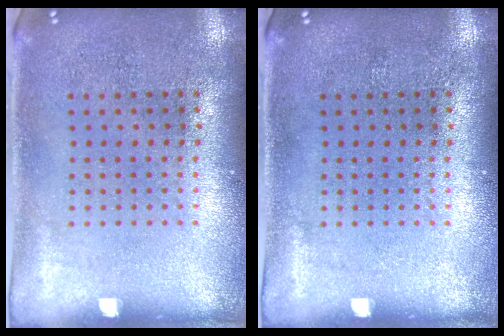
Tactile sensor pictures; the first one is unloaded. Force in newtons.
{"total": 0.0}